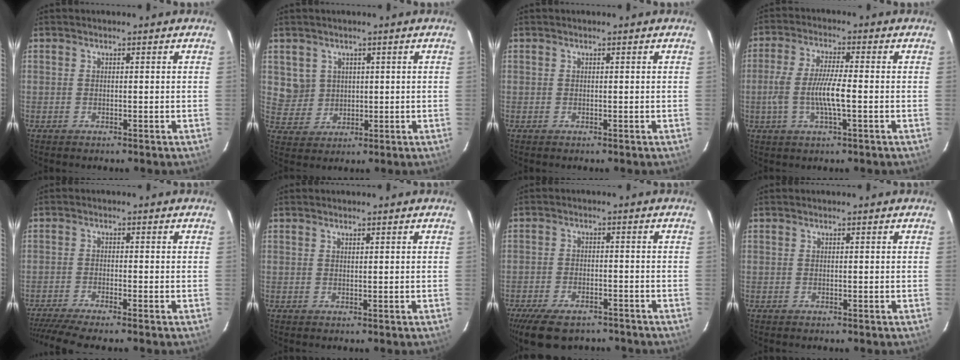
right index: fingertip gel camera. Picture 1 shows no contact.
{"total": 5.2, "force": [1.7, 4.8, 0.8], "torque": [-0.013, 0.010, 0.044]}
{"total": 0.0}
{"total": 8.1, "force": [-1.7, 1.2, 7.8], "torque": [-0.157, -0.003, -0.033]}
{"total": 7.2, "force": [-6.5, -1.0, 3.0], "torque": [-0.078, -0.021, -0.114]}
{"total": 1.0, "force": [0.2, -0.5, -0.8], "torque": [0.016, 0.000, 0.005]}
{"total": 11.2, "force": [-9.0, 4.8, 4.6], "torque": [-0.119, -0.015, -0.143]}
{"total": 0.0}